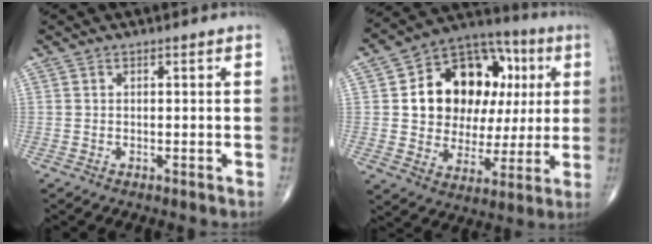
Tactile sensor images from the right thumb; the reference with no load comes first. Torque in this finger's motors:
{"motor_torque": [0.82, 3.75, 1.01, 0.24, 0.11]}